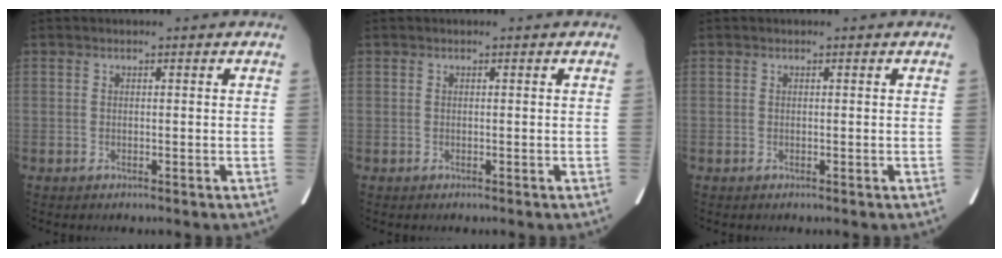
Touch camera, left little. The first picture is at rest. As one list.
[{"total": 0.0}, {"total": 0.0}]